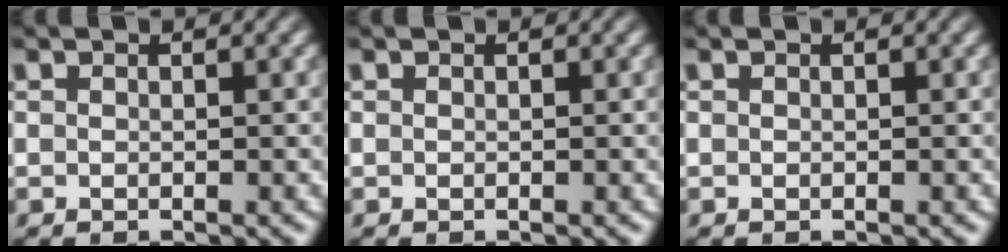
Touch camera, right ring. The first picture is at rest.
{"total": 0.0}
{"total": 0.0}